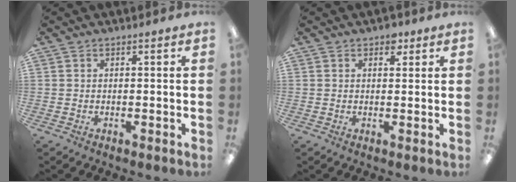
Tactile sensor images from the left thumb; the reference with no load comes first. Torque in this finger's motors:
{"motor_torque": [0.16, -0.01, 0.14, 0.05, 0.00]}